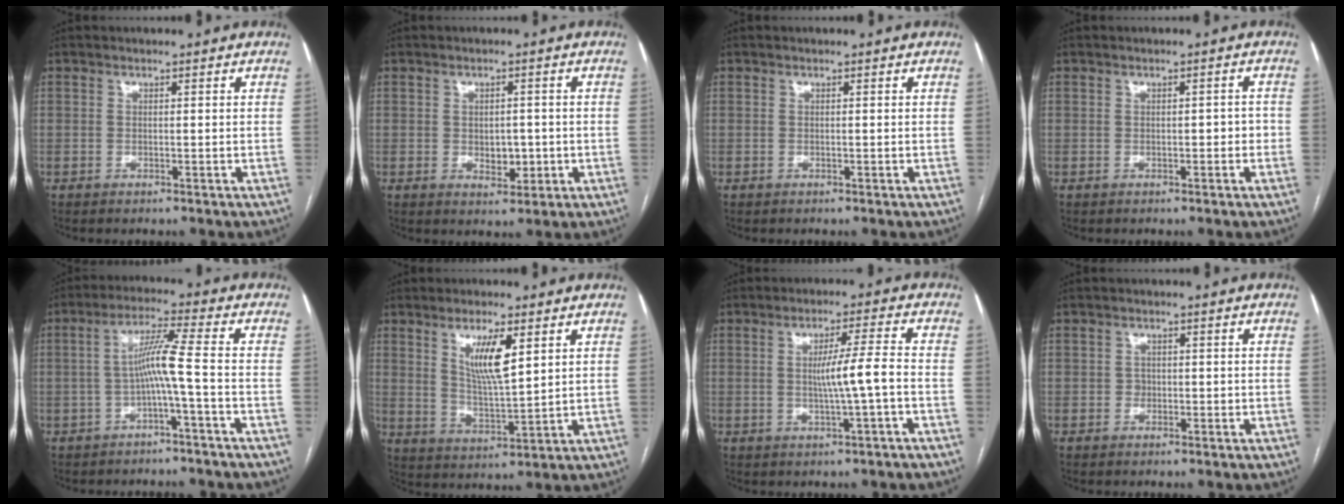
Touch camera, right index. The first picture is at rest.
{"total": 3.7, "force": [-0.5, 2.3, 2.9], "torque": [-0.037, -0.001, 0.001]}
{"total": 0.0}
{"total": 1.6, "force": [-0.4, 0.9, 1.3], "torque": [-0.015, 0.012, -0.002]}
{"total": 6.0, "force": [-1.5, -1.1, 5.7], "torque": [-0.104, 0.019, -0.026]}
{"total": 8.0, "force": [3.6, 1.4, 7.0], "torque": [-0.130, -0.009, 0.070]}
{"total": 5.8, "force": [-0.7, -0.6, 5.7], "torque": [-0.093, 0.003, -0.011]}
{"total": 1.2, "force": [-0.1, 1.2, 0.4], "torque": [-0.004, 0.004, -0.001]}